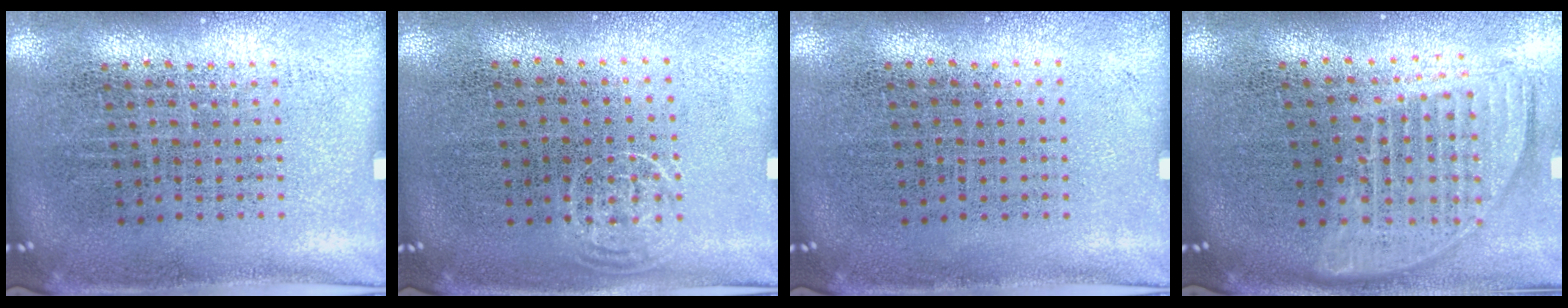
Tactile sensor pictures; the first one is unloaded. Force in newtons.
{"total": 0.6, "press": 0.4, "slide": 0.4}
{"total": 0.0}
{"total": 1.7, "press": 1.4, "slide": 0.9}